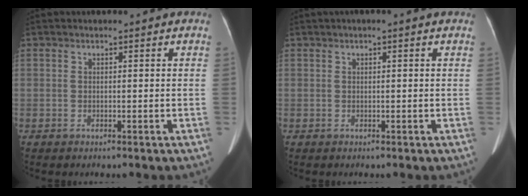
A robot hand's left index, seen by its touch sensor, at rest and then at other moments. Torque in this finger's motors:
{"motor_torque": [0.24, -0.34, 0.18, 0.06]}